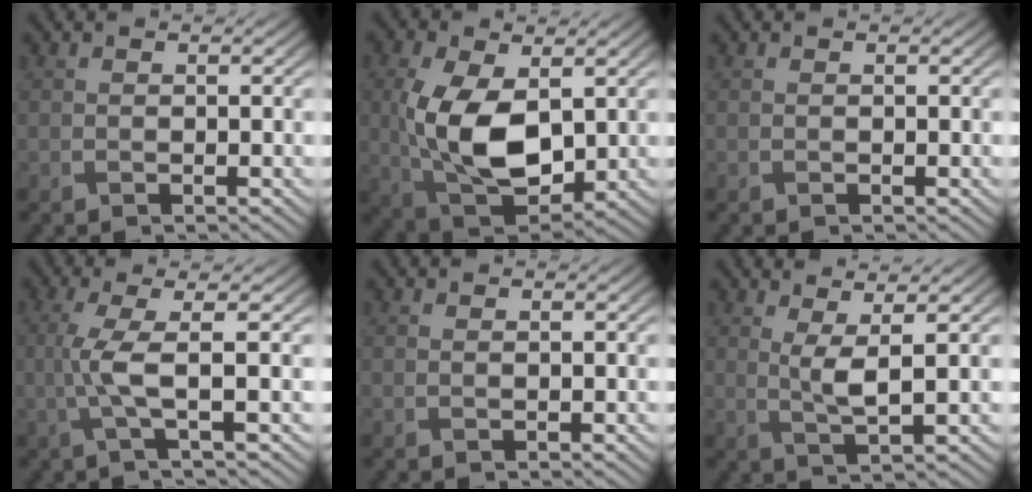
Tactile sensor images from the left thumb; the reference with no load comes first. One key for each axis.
{"total": 11.0, "fx": 0.4, "fy": 6.2, "fz": 9.1, "tx": -0.212, "ty": -0.009, "tz": 0.015}
{"total": 0.0}
{"total": 3.9, "fx": -0.1, "fy": -0.1, "fz": 3.9, "tx": -0.094, "ty": 0.010, "tz": -0.009}
{"total": 0.0}
{"total": 2.9, "fx": 1.4, "fy": -0.1, "fz": 2.5, "tx": -0.064, "ty": -0.003, "tz": 0.030}